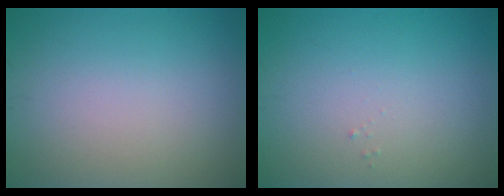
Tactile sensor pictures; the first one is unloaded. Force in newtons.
{"total": 0.0}